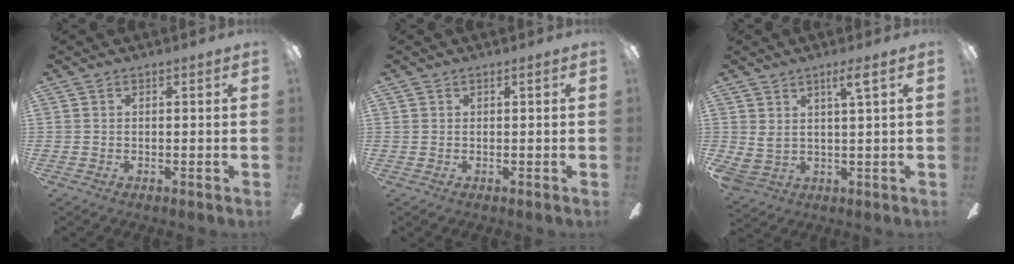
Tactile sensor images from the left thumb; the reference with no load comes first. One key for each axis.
{"total": 0.0}
{"total": 5.5, "fx": 3.4, "fy": 1.5, "fz": 4.1, "tx": -0.075, "ty": -0.014, "tz": 0.060}